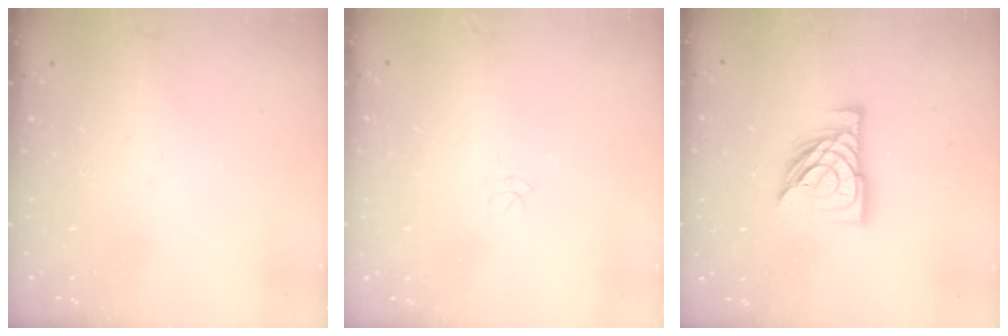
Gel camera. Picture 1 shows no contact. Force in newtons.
{"total": 3.4, "press": 3.4, "slide": 0.2}
{"total": 13.2, "press": 13.2, "slide": 1.1}